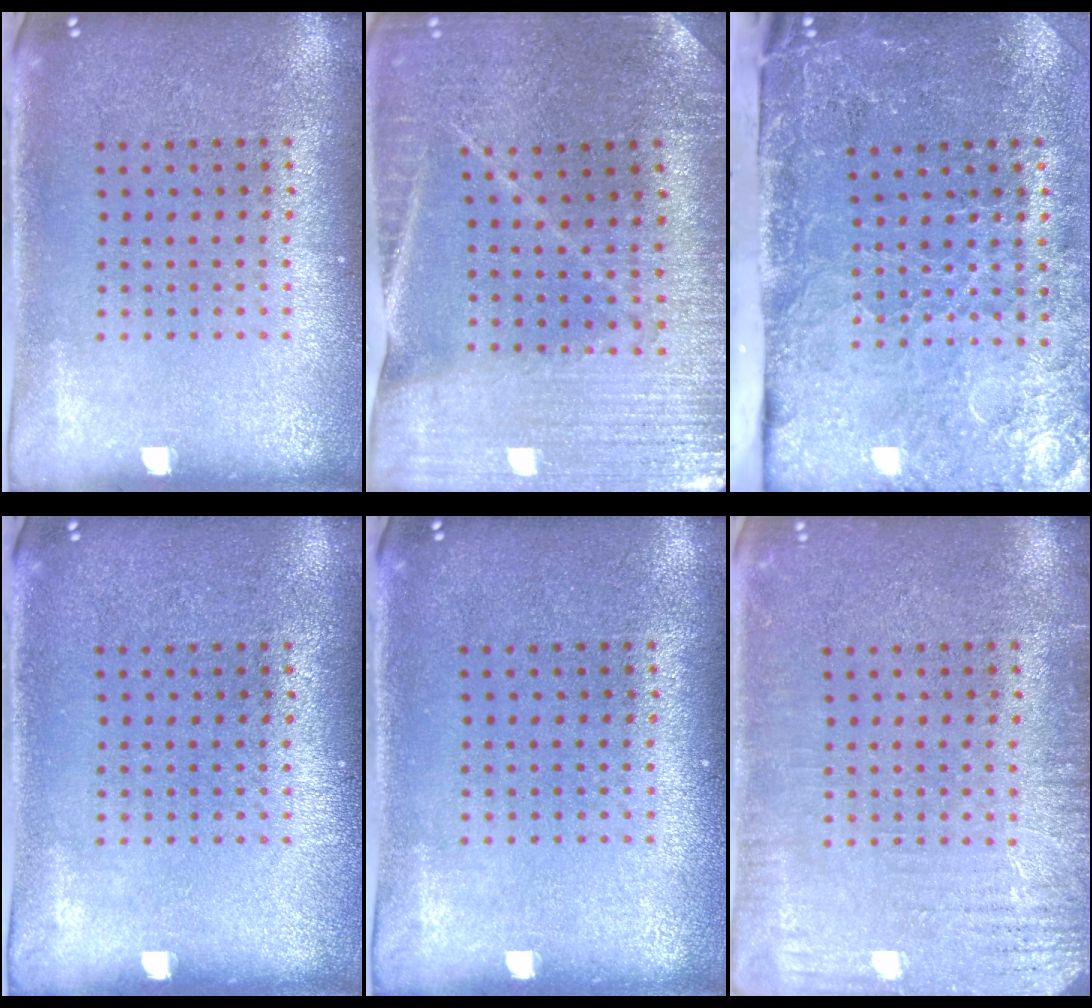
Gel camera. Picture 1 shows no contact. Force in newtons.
{"total": 2.0, "press": 2.0, "slide": 0.1}
{"total": 4.8, "press": 3.6, "slide": 3.1}
{"total": 0.0}
{"total": 0.0}
{"total": 3.2, "press": 3.2, "slide": 0.4}